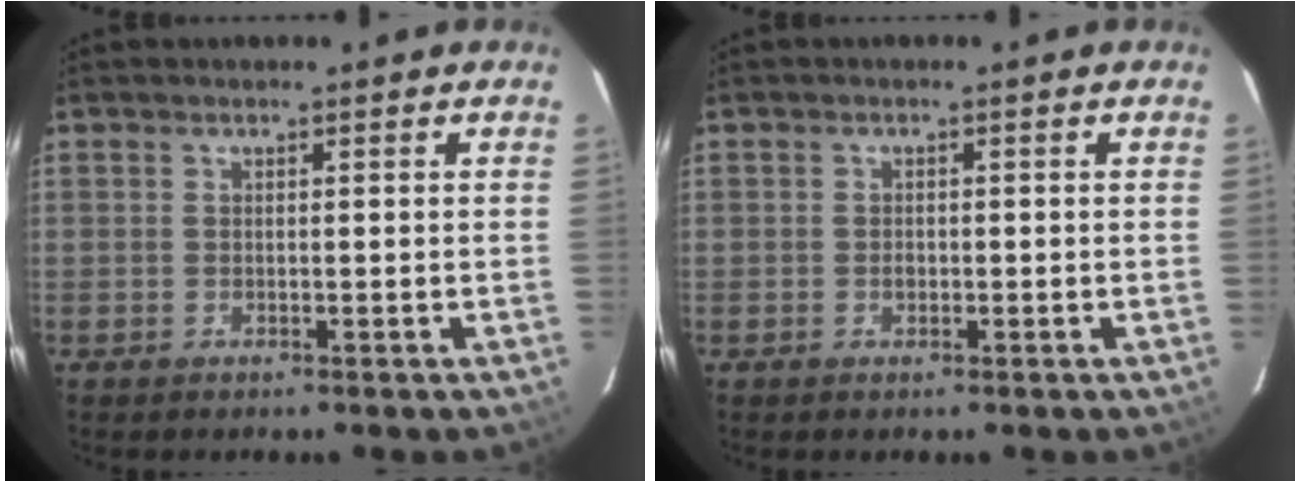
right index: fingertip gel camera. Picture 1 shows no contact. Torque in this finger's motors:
{"motor_torque": [0.43, 0.29, 0.02, -0.02]}